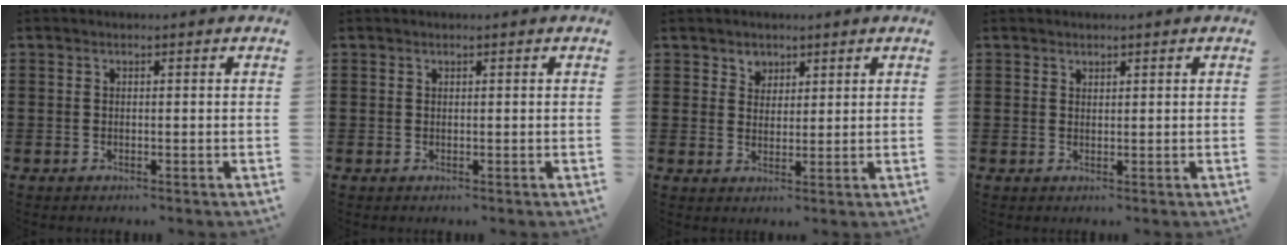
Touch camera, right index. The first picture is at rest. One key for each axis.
{"total": 0.0}
{"total": 2.8, "fx": 1.9, "fy": 2.0, "fz": 0.0, "tx": -0.012, "ty": 0.010, "tz": 0.035}
{"total": 0.9, "fx": 0.9, "fy": 0.3, "fz": -0.1, "tx": 0.000, "ty": 0.001, "tz": 0.017}